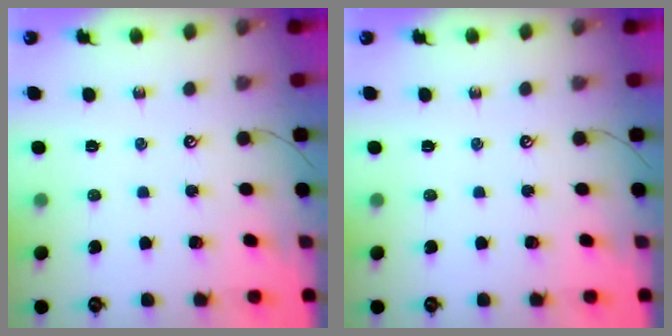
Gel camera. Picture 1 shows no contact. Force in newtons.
{"total": 0.0}